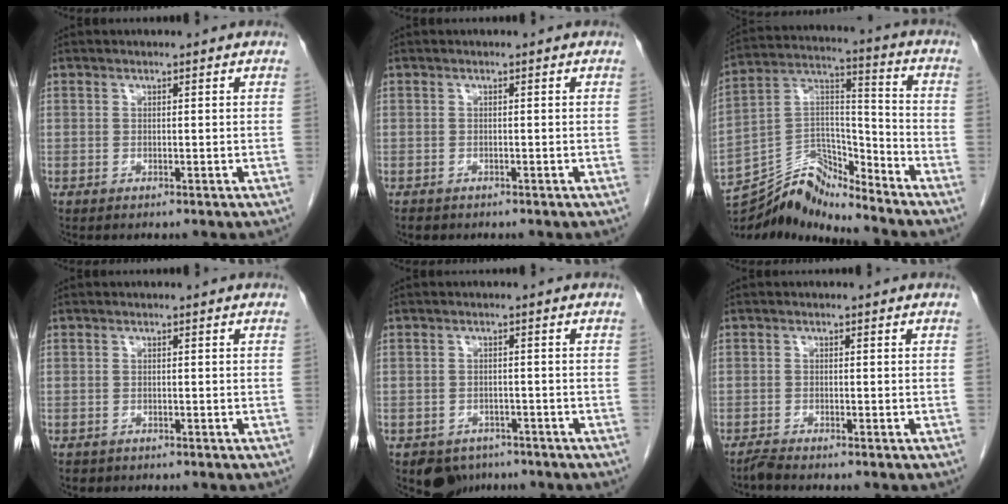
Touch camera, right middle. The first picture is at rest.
{"total": 1.3, "force": [-1.0, 0.7, 0.3], "torque": [-0.010, 0.000, -0.013]}
{"total": 10.8, "force": [-10.7, 0.7, 1.4], "torque": [-0.024, 0.050, -0.203]}
{"total": 1.1, "force": [-0.7, 0.8, 0.1], "torque": [-0.010, 0.002, -0.008]}
{"total": 4.6, "force": [-3.3, 3.2, 0.5], "torque": [0.000, 0.006, -0.045]}
{"total": 1.2, "force": [-1.2, -0.2, 0.3], "torque": [-0.012, -0.005, -0.025]}